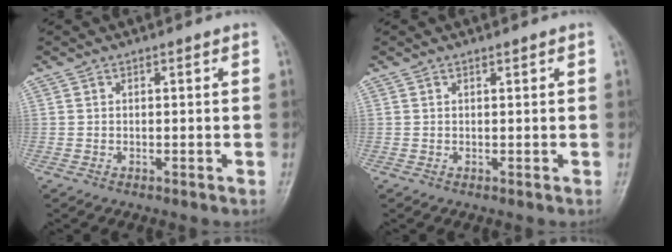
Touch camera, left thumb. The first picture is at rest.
{"total": 0.0}